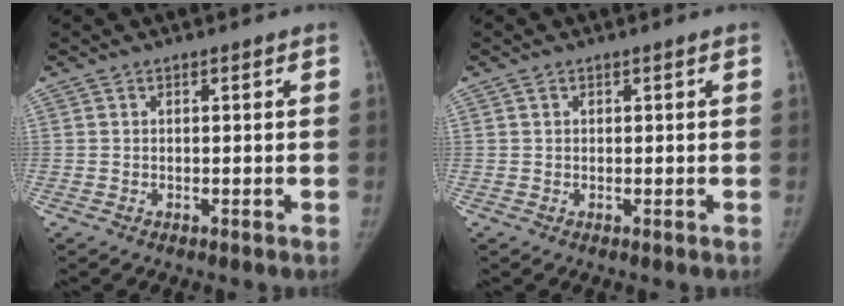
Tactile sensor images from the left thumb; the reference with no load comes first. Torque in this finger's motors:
{"motor_torque": [-0.26, 0.02, 0.07, 0.48, -0.05]}